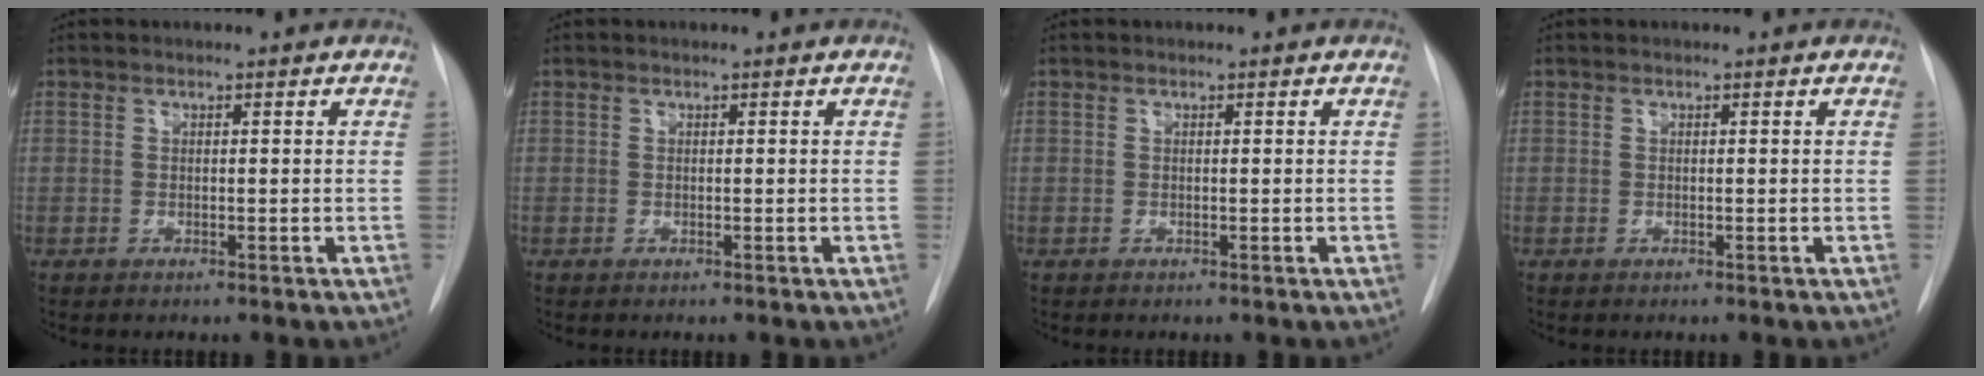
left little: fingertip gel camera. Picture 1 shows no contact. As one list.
[{"total": 0.0}, {"total": 0.0}, {"total": 0.0}]